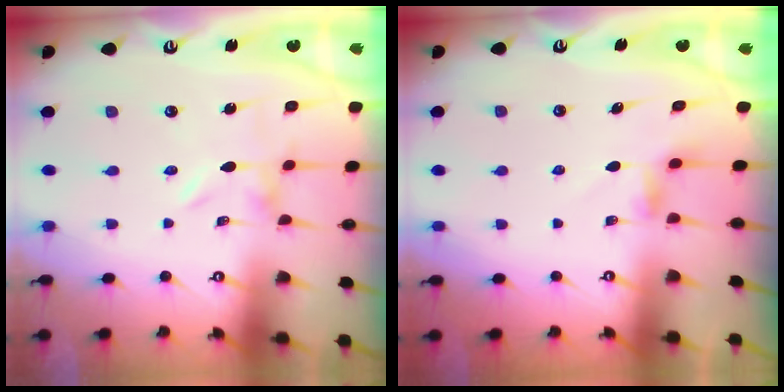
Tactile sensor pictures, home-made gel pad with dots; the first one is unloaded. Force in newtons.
{"total": 3.5, "press": 3.4, "slide": 0.5}